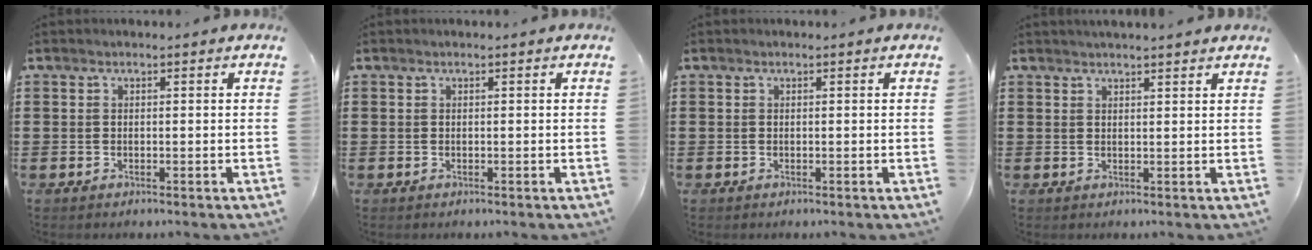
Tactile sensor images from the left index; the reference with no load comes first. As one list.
[{"total": 0.0}, {"total": 0.0}, {"total": 1.5, "force": [1.5, 0.0, 0.3], "torque": [-0.010, 0.002, 0.029]}]